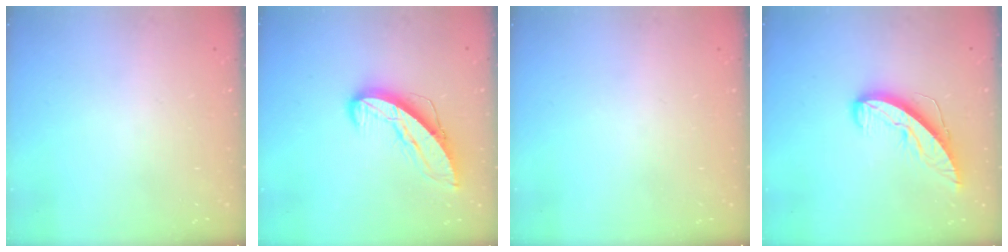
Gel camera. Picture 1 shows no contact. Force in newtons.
{"total": 10.0, "press": 9.9, "slide": 1.0}
{"total": 0.0}
{"total": 9.3, "press": 9.3, "slide": 0.9}